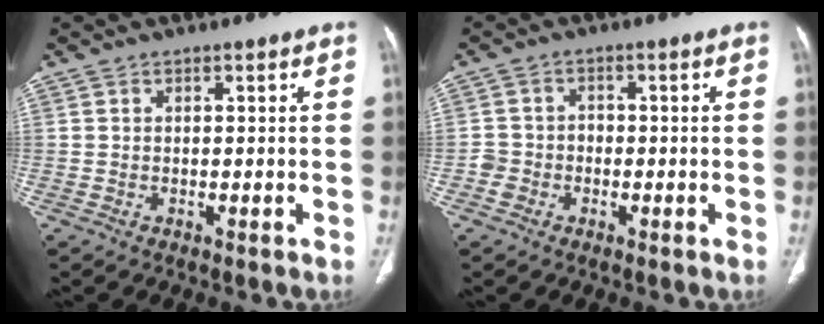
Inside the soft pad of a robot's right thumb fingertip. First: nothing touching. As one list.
[{"total": 3.0, "force": [-1.3, 2.7, 0.5], "torque": [0.004, 0.019, -0.032]}]